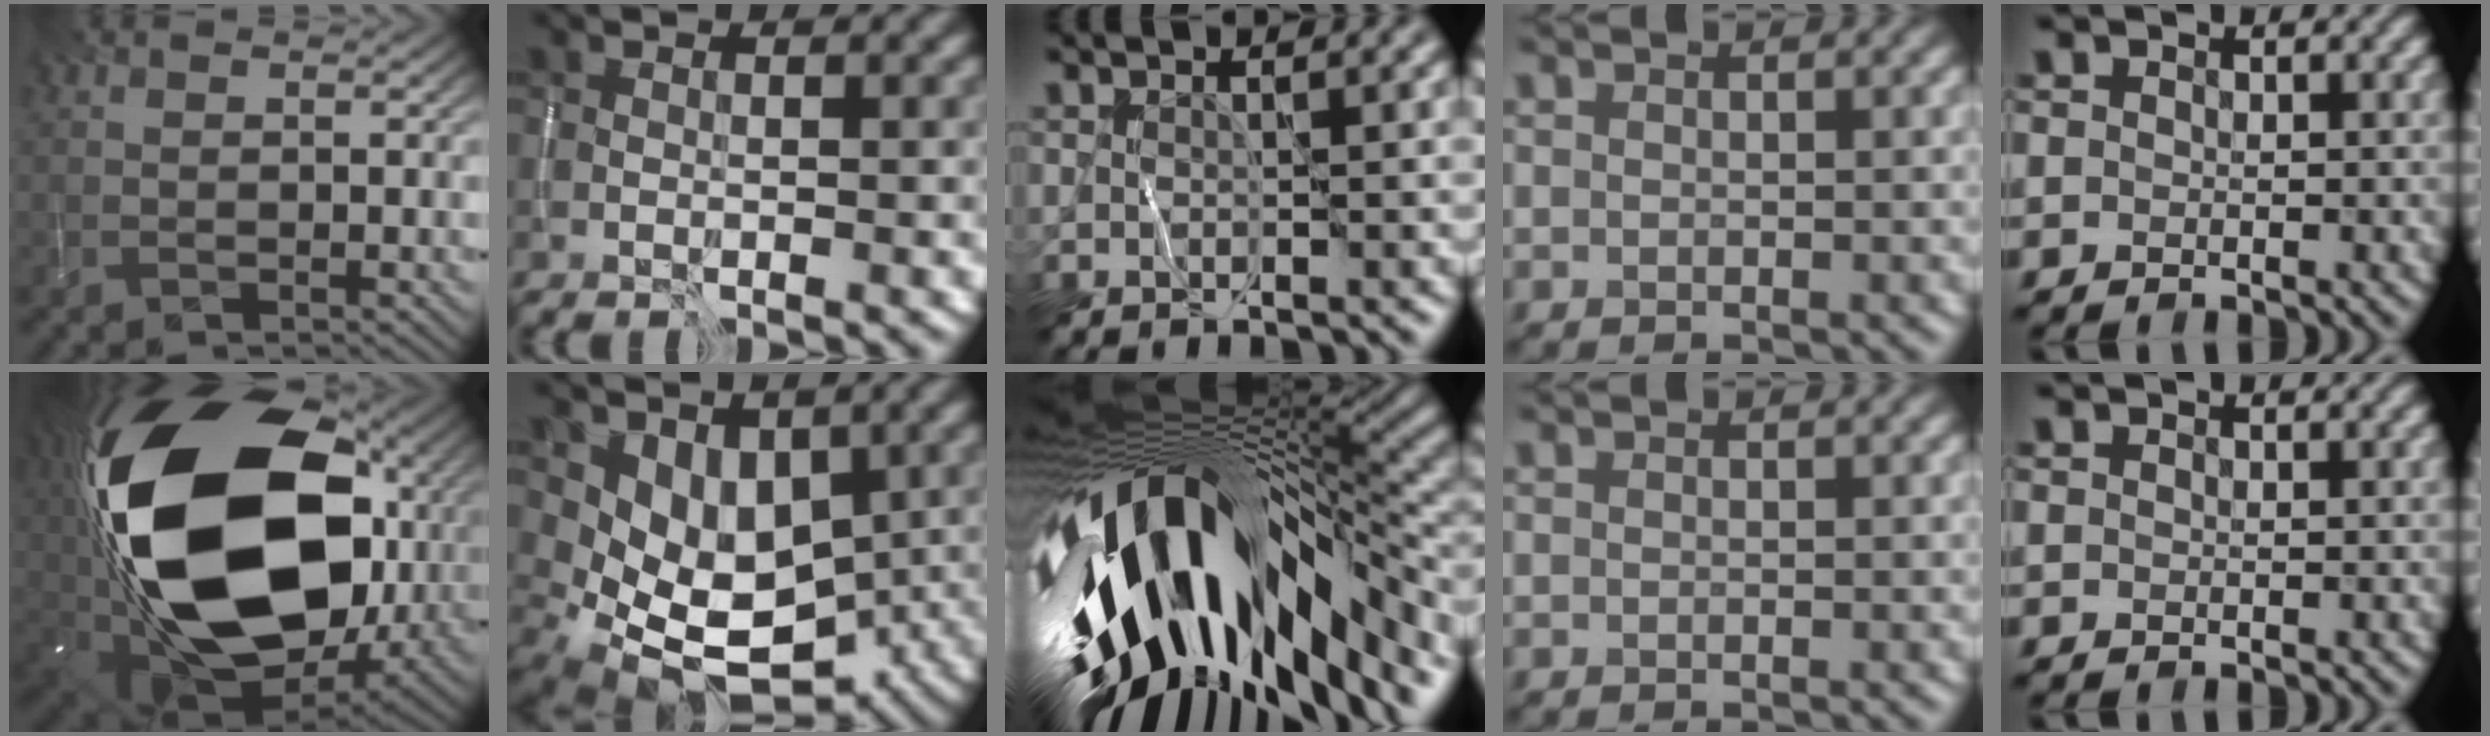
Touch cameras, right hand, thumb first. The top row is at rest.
{"thumb": {"total": 25.0, "force": [2.7, 15.7, 19.2], "torque": [-0.430, -0.043, 0.046]}, "index": {"total": 7.2, "force": [0.0, 5.4, 4.8], "torque": [-0.082, -0.029, 0.011]}, "middle": {"total": 18.3, "force": [-4.8, 8.4, 15.5], "torque": [-0.288, -0.036, -0.070]}}